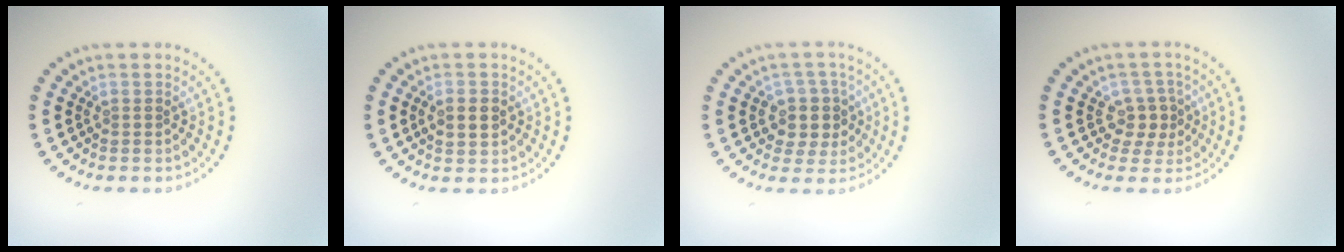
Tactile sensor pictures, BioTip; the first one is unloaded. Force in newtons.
{"total": 2.3, "press": 2.3, "slide": 0.2}
{"total": 3.3, "press": 2.9, "slide": 1.5}
{"total": 2.3, "press": 2.0, "slide": 1.1}